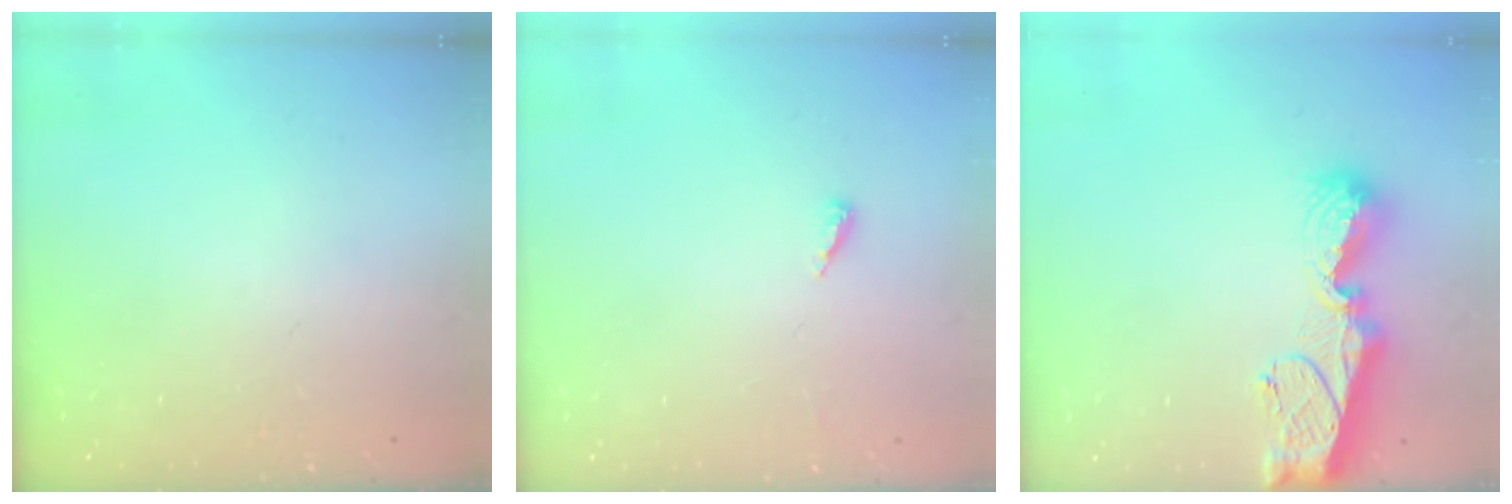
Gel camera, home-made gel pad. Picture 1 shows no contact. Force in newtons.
{"total": 2.8, "press": 2.8, "slide": 0.2}
{"total": 11.5, "press": 11.4, "slide": 1.4}